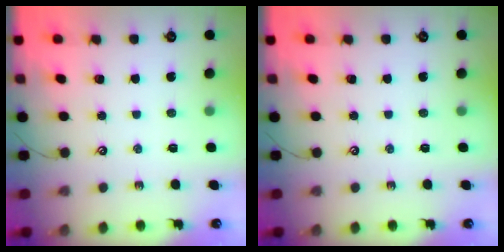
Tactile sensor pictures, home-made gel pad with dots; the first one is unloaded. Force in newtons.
{"total": 0.0}